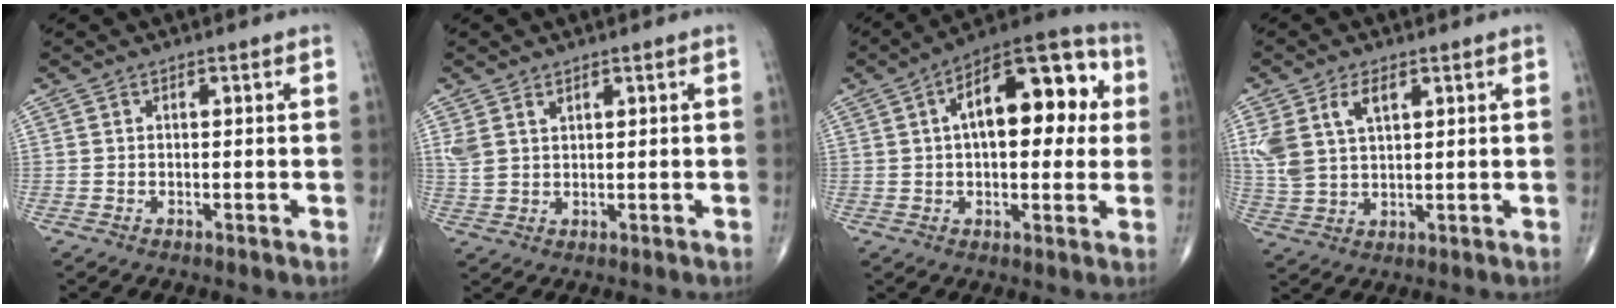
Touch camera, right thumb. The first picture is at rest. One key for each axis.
{"total": 3.3, "fx": 1.8, "fy": 1.9, "fz": 1.9, "tx": -0.040, "ty": -0.003, "tz": 0.047}
{"total": 18.6, "fx": 3.9, "fy": 9.0, "fz": 15.8, "tx": -0.195, "ty": 0.029, "tz": 0.045}
{"total": 8.3, "fx": 3.6, "fy": 4.5, "fz": 6.0, "tx": -0.128, "ty": -0.003, "tz": 0.077}